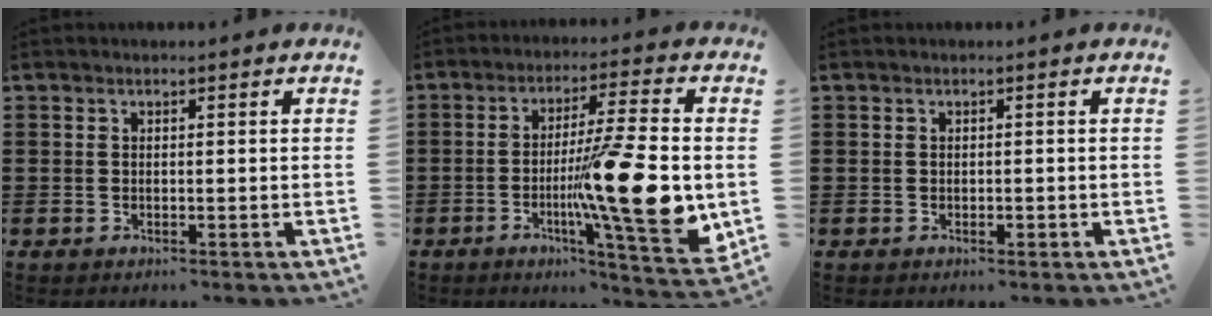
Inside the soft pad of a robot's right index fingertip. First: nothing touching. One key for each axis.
{"total": 15.7, "fx": -2.5, "fy": 2.3, "fz": 15.3, "tx": -0.242, "ty": -0.020, "tz": -0.045}
{"total": 0.6, "fx": -0.3, "fy": 0.3, "fz": 0.5, "tx": -0.011, "ty": -0.004, "tz": -0.005}